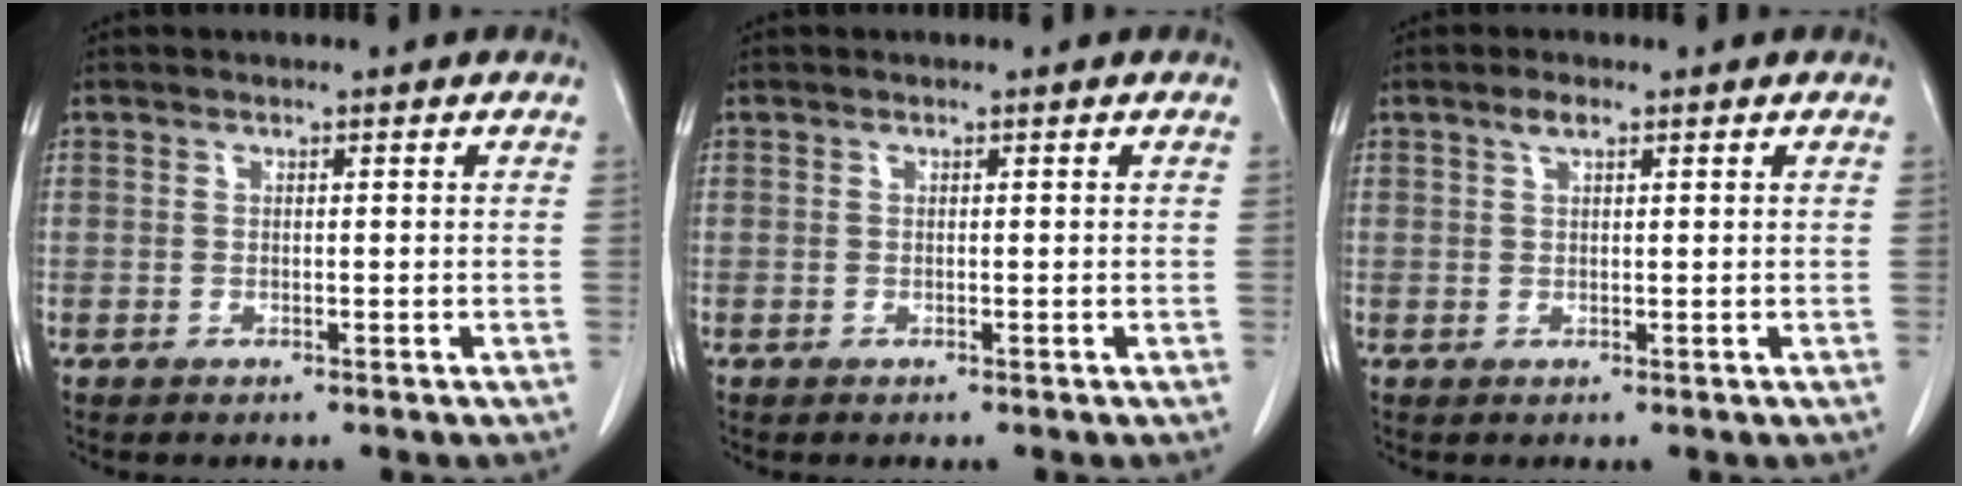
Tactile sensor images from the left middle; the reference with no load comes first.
{"total": 0.0}
{"total": 1.7, "force": [1.1, 0.4, 1.3], "torque": [-0.027, 0.005, 0.021]}